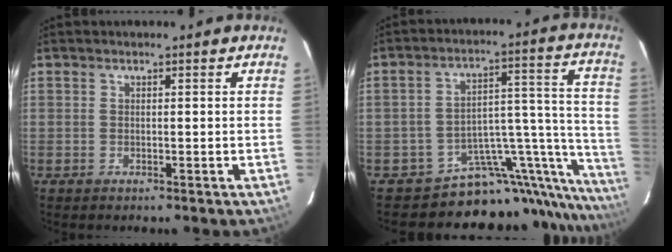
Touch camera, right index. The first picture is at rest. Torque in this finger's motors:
{"motor_torque": [0.74, -0.90, 0.15, -0.07]}